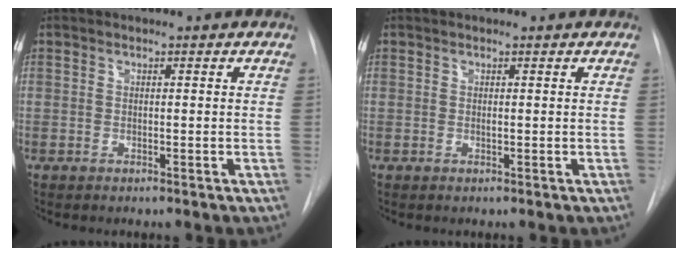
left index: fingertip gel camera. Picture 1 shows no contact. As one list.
[{"total": 0.0}]